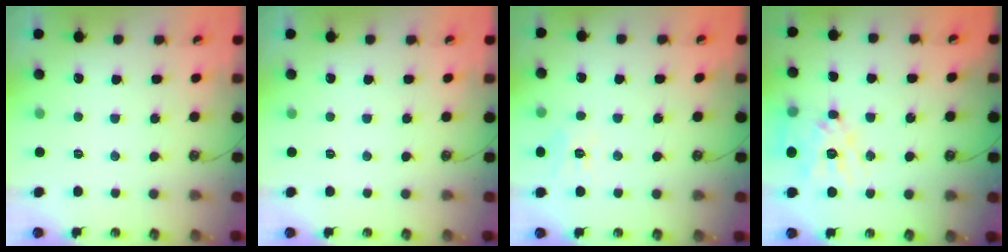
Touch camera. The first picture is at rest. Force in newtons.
{"total": 0.0}
{"total": 8.3, "press": 8.3, "slide": 1.1}
{"total": 15.8, "press": 15.7, "slide": 1.6}